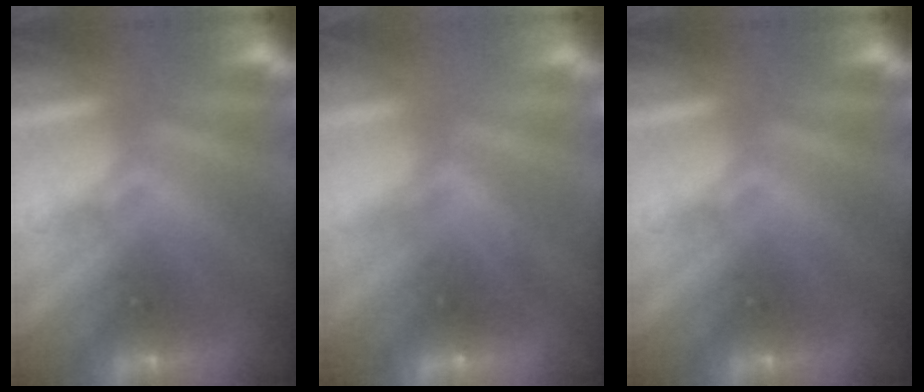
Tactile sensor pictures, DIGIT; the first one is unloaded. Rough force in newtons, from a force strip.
{"total": 2.8}
{"total": 0.0}